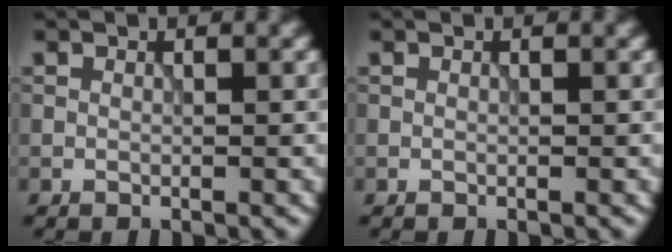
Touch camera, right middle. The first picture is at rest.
{"total": 0.0}